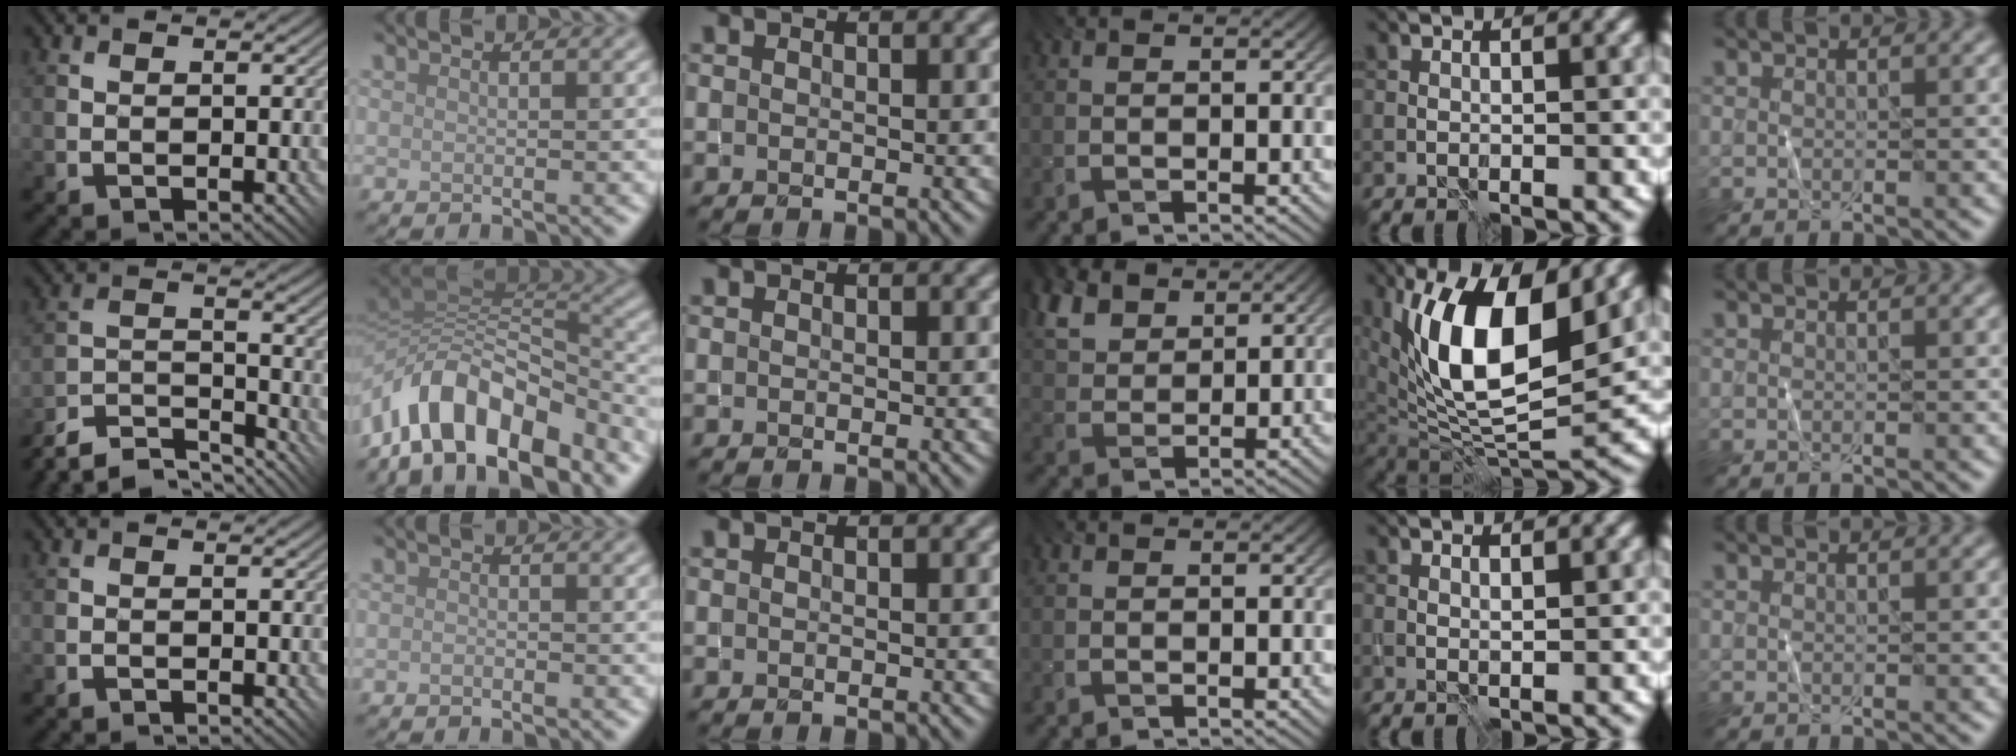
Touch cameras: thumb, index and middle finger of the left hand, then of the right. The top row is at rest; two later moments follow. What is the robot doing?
{"motion": "fold", "object": "shorts"}